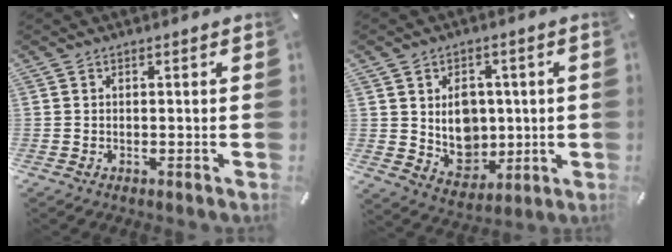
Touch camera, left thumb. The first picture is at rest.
{"total": 9.7, "force": [1.8, 8.6, 4.1], "torque": [-0.043, -0.015, 0.042]}